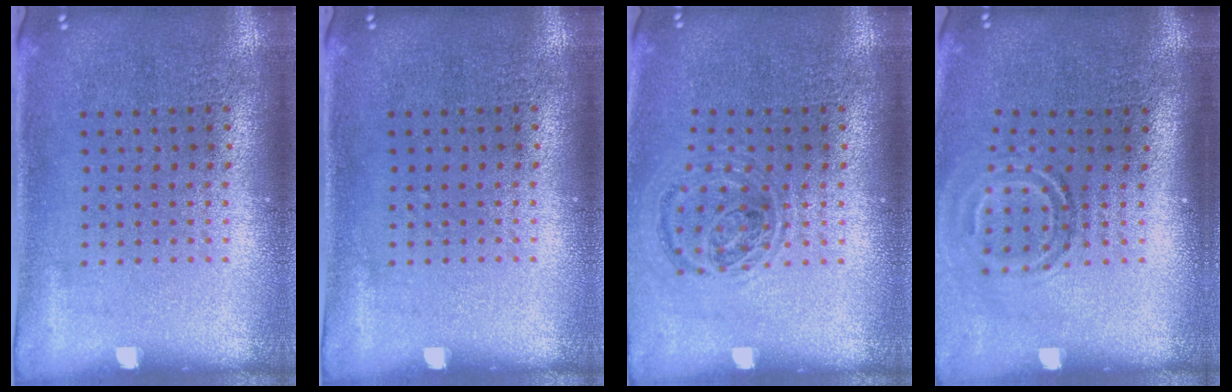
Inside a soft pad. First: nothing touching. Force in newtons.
{"total": 0.0}
{"total": 0.9, "press": 0.9, "slide": 0.2}
{"total": 1.8, "press": 1.1, "slide": 1.4}